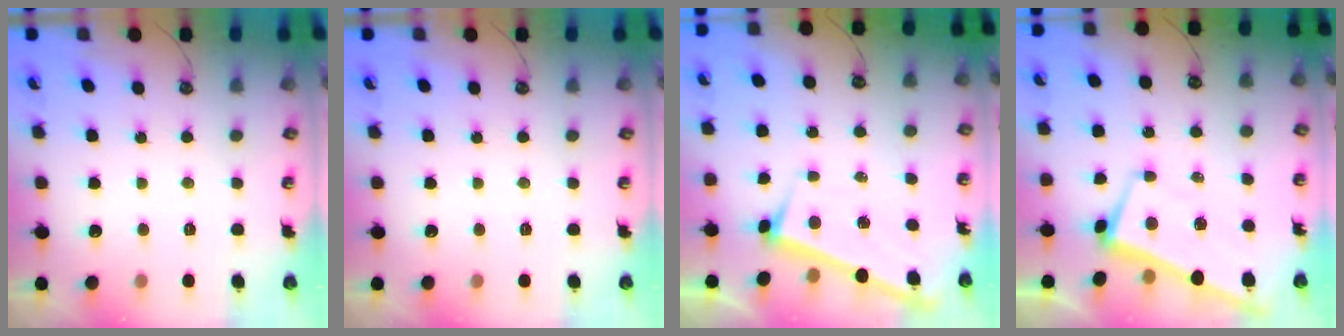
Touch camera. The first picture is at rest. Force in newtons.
{"total": 0.0}
{"total": 3.0, "press": 3.0, "slide": 0.2}
{"total": 1.6, "press": 1.4, "slide": 0.7}